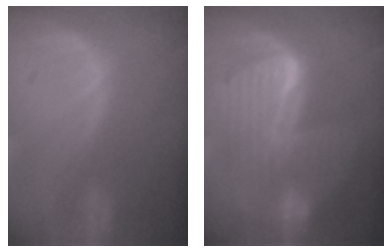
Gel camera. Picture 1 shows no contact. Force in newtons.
{"total": 9.3, "press": 9.2, "slide": 0.7}